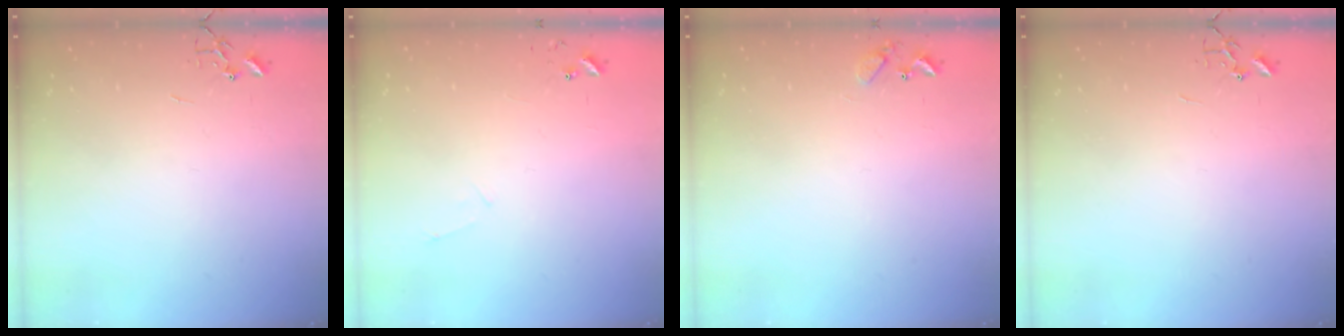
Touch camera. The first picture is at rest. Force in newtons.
{"total": 4.8, "press": 4.8, "slide": 0.5}
{"total": 7.0, "press": 7.0, "slide": 0.6}
{"total": 0.0}